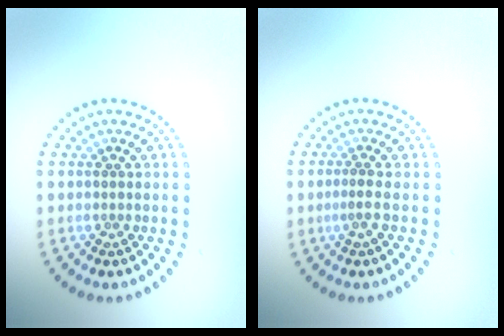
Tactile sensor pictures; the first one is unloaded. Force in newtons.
{"total": 1.0, "press": 0.8, "slide": 0.7}